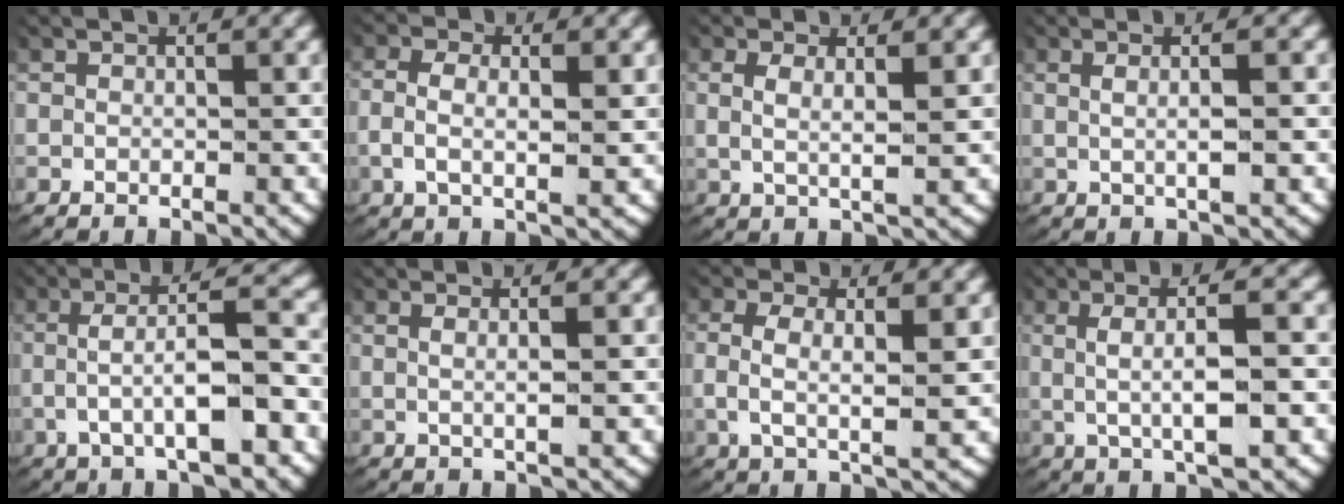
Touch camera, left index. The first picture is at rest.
{"total": 3.5, "force": [0.0, 1.7, 3.0], "torque": [-0.072, -0.013, 0.006]}
{"total": 2.7, "force": [1.0, 0.9, 2.4], "torque": [-0.052, -0.012, 0.024]}
{"total": 2.7, "force": [0.4, 0.4, 2.6], "torque": [-0.044, 0.001, 0.011]}
{"total": 5.7, "force": [-0.3, 2.0, 5.3], "torque": [-0.099, 0.008, -0.005]}
{"total": 1.9, "force": [0.4, 0.1, 1.8], "torque": [-0.038, -0.006, 0.012]}
{"total": 4.2, "force": [0.8, 1.8, 3.8], "torque": [-0.080, -0.008, 0.017]}
{"total": 5.9, "force": [1.4, 1.4, 5.6], "torque": [-0.090, 0.014, 0.023]}